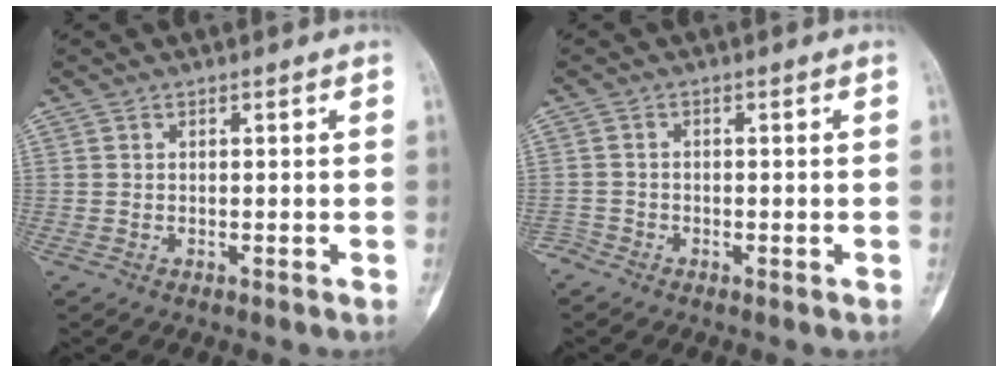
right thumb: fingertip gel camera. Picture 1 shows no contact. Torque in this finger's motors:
{"motor_torque": [-0.72, -0.20, 0.09, -0.01, -0.17]}